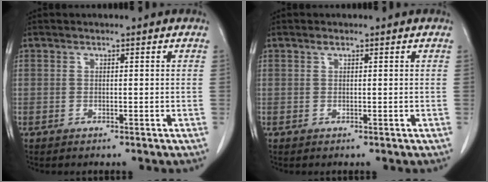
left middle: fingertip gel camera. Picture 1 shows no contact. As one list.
[{"total": 0.5, "force": [0.4, 0.1, 0.3], "torque": [-0.010, 0.000, 0.008]}]